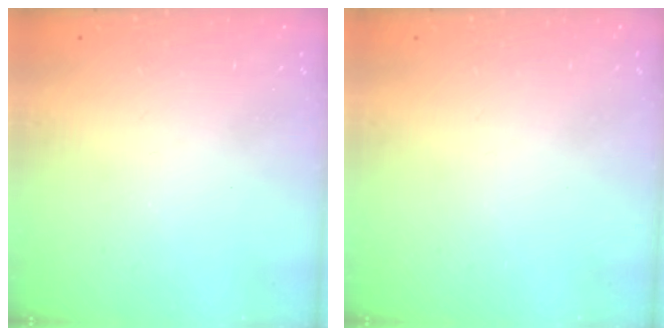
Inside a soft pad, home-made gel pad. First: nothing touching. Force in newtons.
{"total": 0.0}